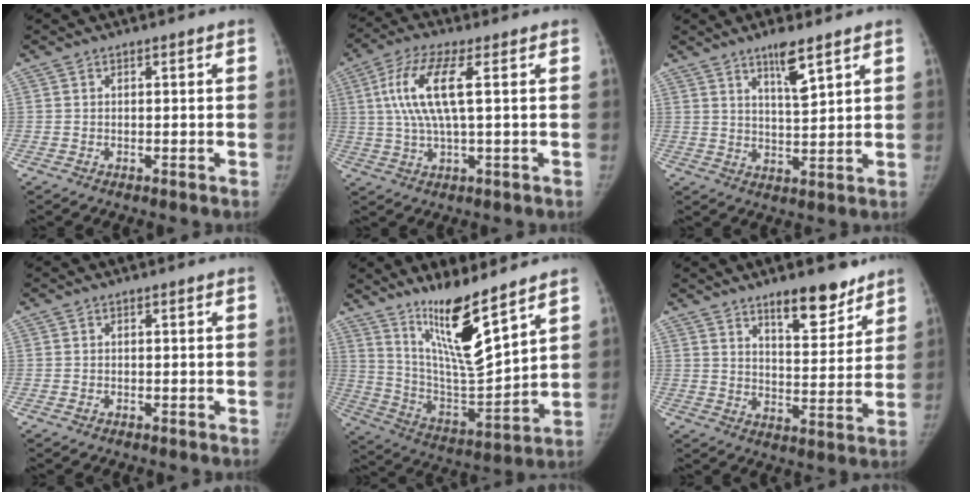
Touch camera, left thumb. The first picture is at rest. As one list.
[{"total": 10.6, "force": [2.2, 2.6, 10.1], "torque": [-0.234, 0.010, 0.042]}, {"total": 6.2, "force": [4.0, 1.1, 4.6], "torque": [-0.074, -0.029, 0.072]}, {"total": 0.6, "force": [-0.4, 0.4, 0.1], "torque": [-0.001, 0.002, -0.007]}, {"total": 15.9, "force": [11.0, 2.4, 11.3], "torque": [-0.179, -0.086, 0.214]}, {"total": 11.0, "force": [8.1, 3.9, 6.3], "torque": [-0.061, -0.060, 0.126]}]